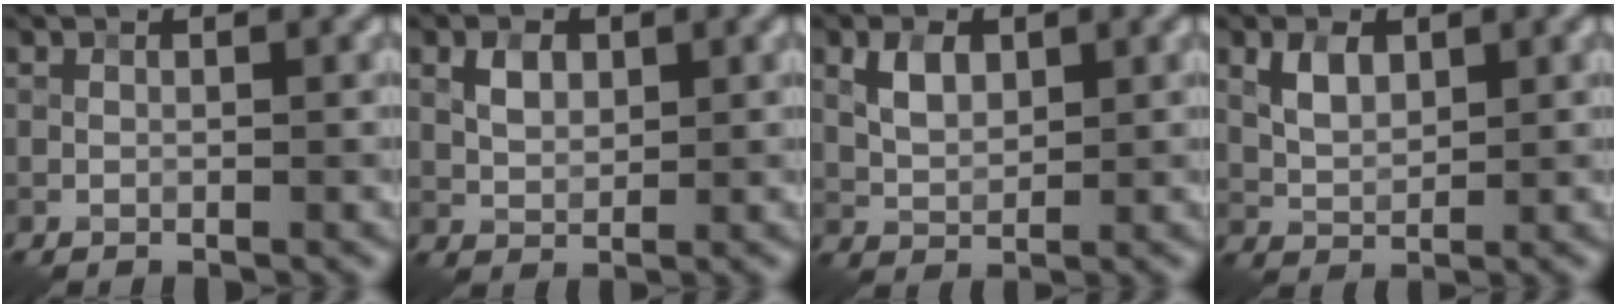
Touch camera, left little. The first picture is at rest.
{"total": 2.3, "force": [0.8, 1.5, 1.5], "torque": [-0.028, 0.001, 0.014]}
{"total": 2.9, "force": [1.0, 1.8, 2.0], "torque": [-0.041, 0.001, 0.020]}
{"total": 2.9, "force": [1.1, 1.7, 2.0], "torque": [-0.042, 0.000, 0.022]}